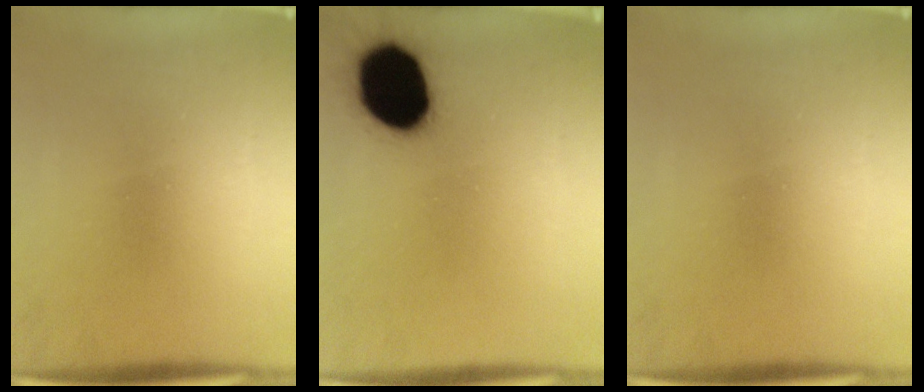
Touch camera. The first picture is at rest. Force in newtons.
{"total": 18.8}
{"total": 0.0}